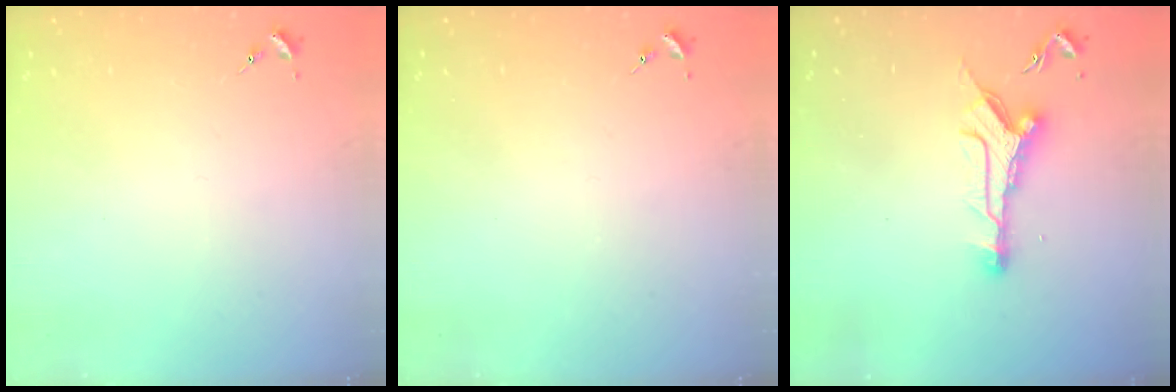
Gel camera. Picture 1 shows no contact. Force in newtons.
{"total": 0.0}
{"total": 10.8, "press": 10.8, "slide": 0.3}